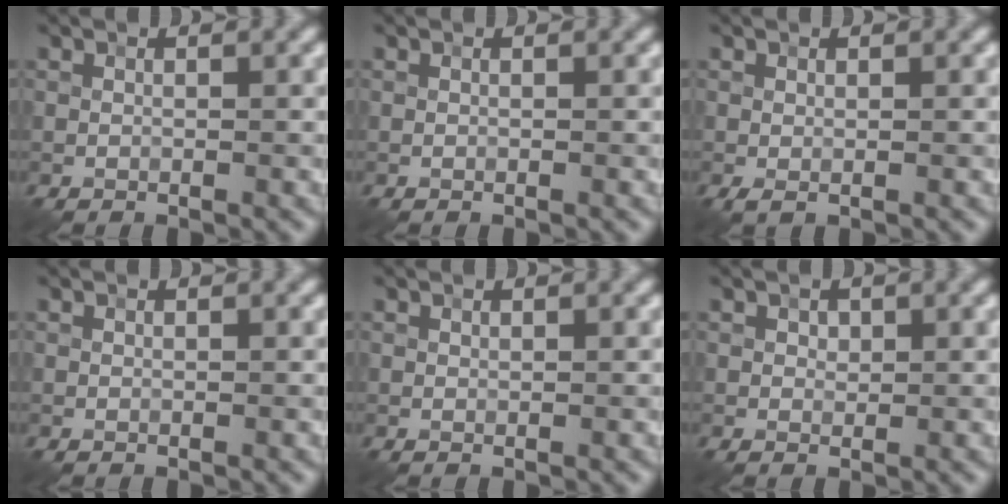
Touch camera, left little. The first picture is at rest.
{"total": 0.0}
{"total": 0.7, "force": [-0.2, 0.3, 0.6], "torque": [-0.013, -0.003, -0.002]}
{"total": 0.0}
{"total": 0.0}
{"total": 0.9, "force": [0.3, 0.8, 0.5], "torque": [-0.006, -0.001, 0.003]}